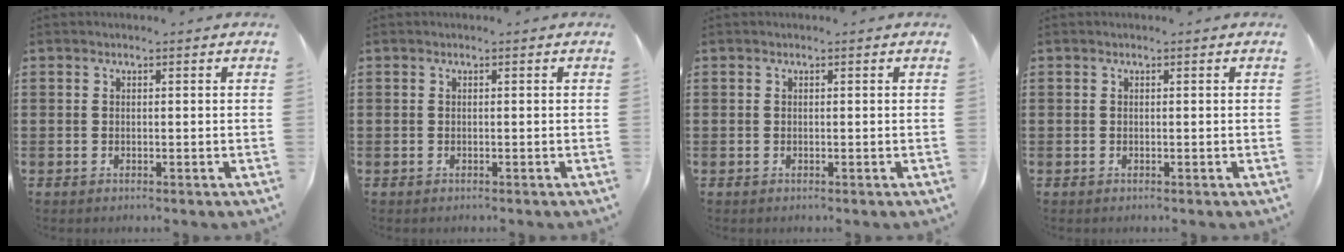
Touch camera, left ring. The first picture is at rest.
{"total": 0.0}
{"total": 0.0}
{"total": 0.0}